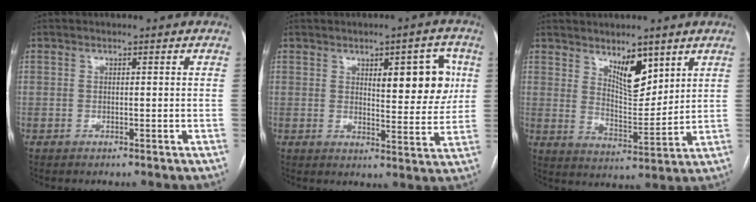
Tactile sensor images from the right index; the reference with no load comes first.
{"total": 9.2, "force": [2.8, 2.9, 8.3], "torque": [-0.105, 0.010, 0.041]}
{"total": 7.4, "force": [4.5, 2.7, 5.2], "torque": [-0.090, -0.011, 0.083]}